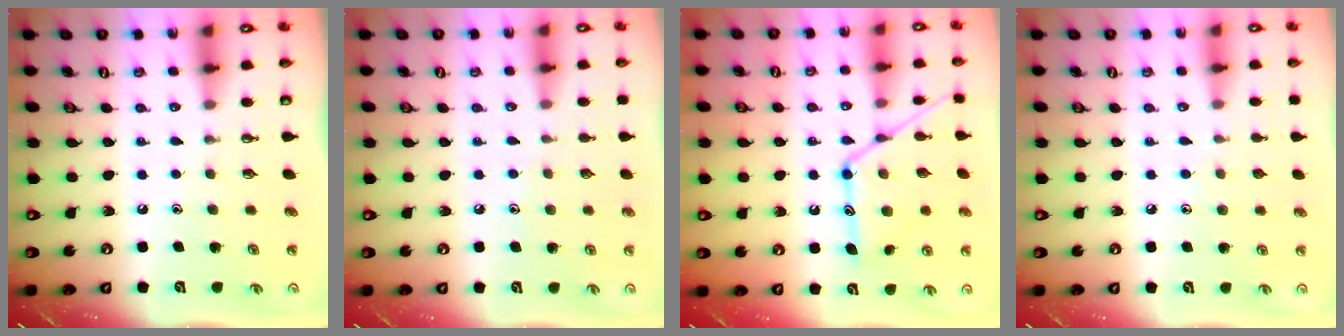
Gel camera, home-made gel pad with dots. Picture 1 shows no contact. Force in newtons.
{"total": 3.3, "press": 3.3, "slide": 0.4}
{"total": 15.4, "press": 15.4, "slide": 1.1}
{"total": 4.4, "press": 4.4, "slide": 0.5}